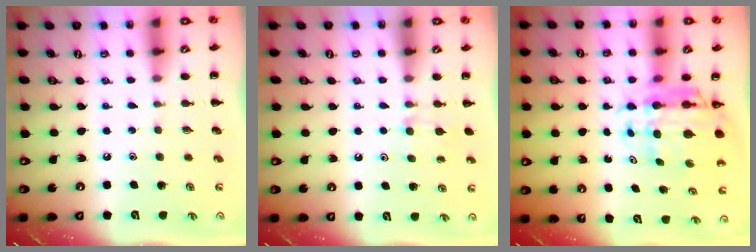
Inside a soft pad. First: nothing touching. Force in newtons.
{"total": 6.3, "press": 6.0, "slide": 1.9}
{"total": 9.1, "press": 8.5, "slide": 3.3}